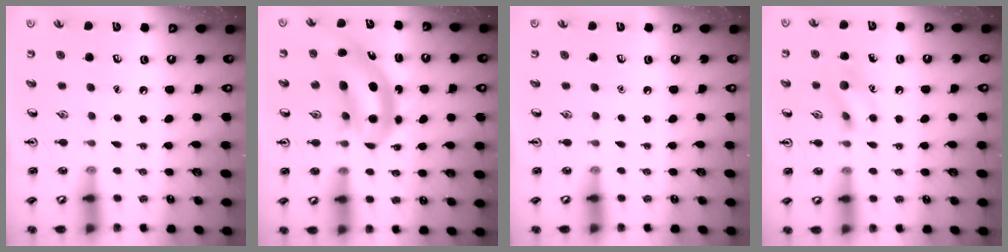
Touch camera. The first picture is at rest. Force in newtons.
{"total": 10.1, "press": 9.5, "slide": 3.4}
{"total": 0.0}
{"total": 10.5, "press": 10.4, "slide": 0.9}